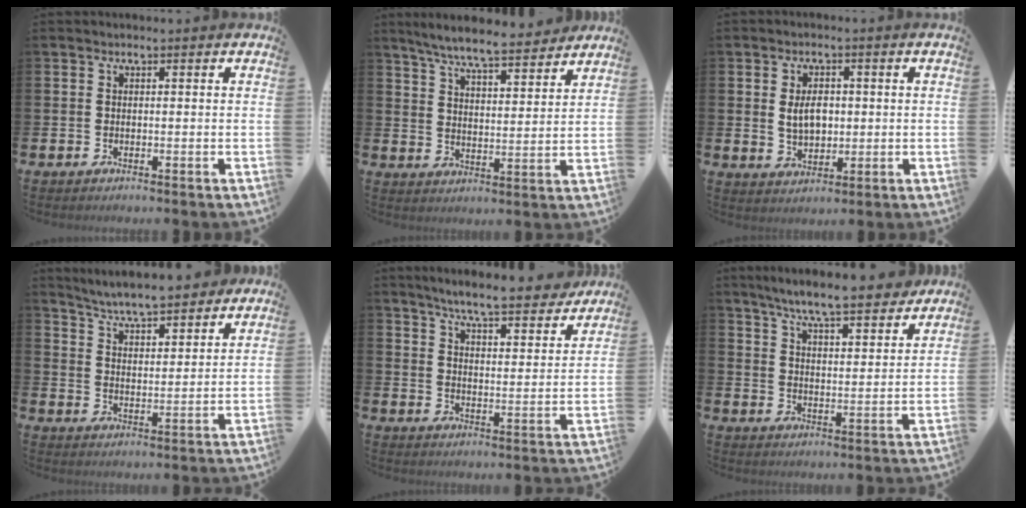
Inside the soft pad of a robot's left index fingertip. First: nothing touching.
{"total": 7.6, "force": [7.1, 0.5, 2.5], "torque": [-0.070, -0.044, 0.124]}
{"total": 4.2, "force": [0.8, 2.6, 3.1], "torque": [-0.051, 0.006, 0.009]}
{"total": 6.5, "force": [6.3, 0.5, 1.3], "torque": [-0.048, -0.043, 0.109]}
{"total": 7.3, "force": [6.9, 0.3, 2.3], "torque": [-0.059, -0.047, 0.116]}
{"total": 8.1, "force": [7.6, 0.3, 2.9], "torque": [-0.072, -0.051, 0.131]}